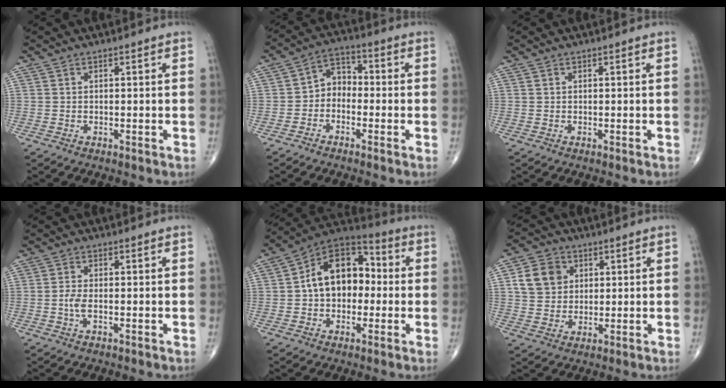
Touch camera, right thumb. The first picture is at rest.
{"total": 4.7, "force": [-1.5, 3.5, 2.7], "torque": [-0.023, 0.029, -0.042]}
{"total": 0.0}
{"total": 2.5, "force": [-0.6, 1.0, 2.2], "torque": [-0.055, 0.001, -0.013]}
{"total": 14.8, "force": [0.5, 10.1, 10.8], "torque": [-0.128, 0.042, -0.006]}
{"total": 8.1, "force": [2.4, 6.8, 3.7], "torque": [-0.044, -0.002, 0.043]}